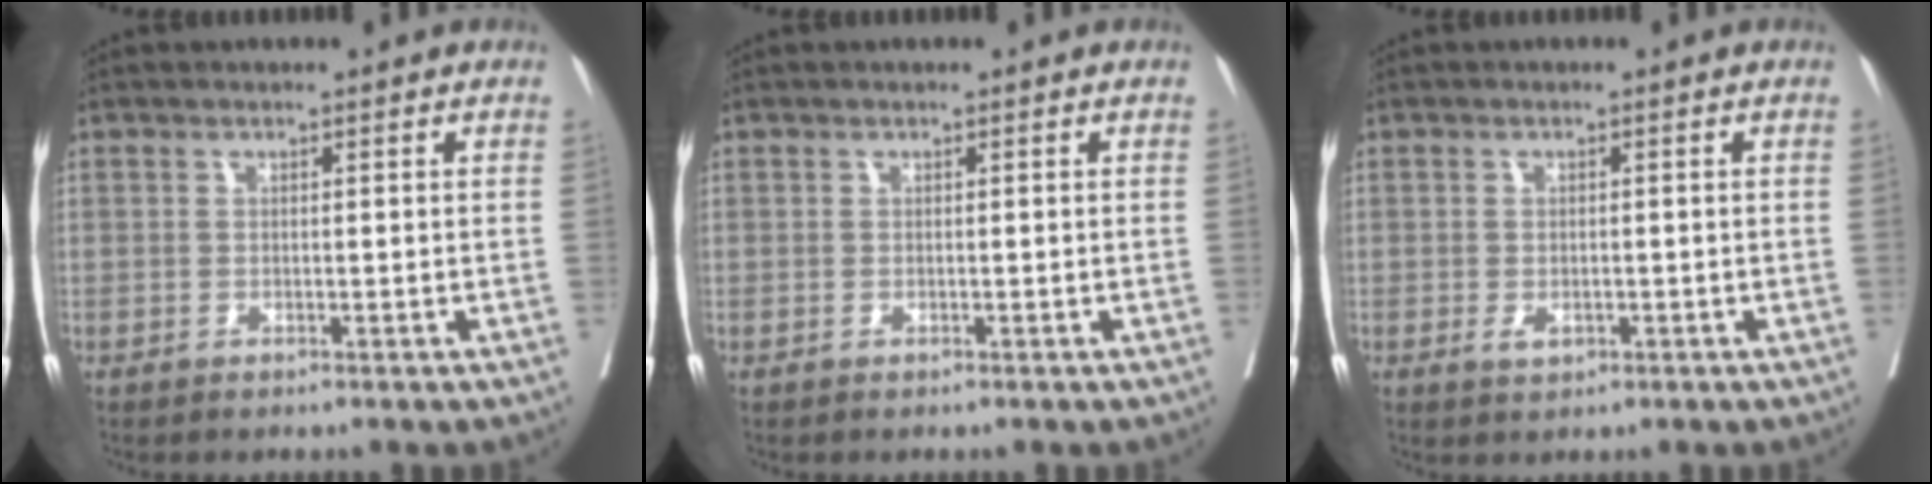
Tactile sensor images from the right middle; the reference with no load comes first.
{"total": 0.0}
{"total": 1.8, "force": [-0.6, 1.1, 1.3], "torque": [-0.021, -0.001, -0.005]}